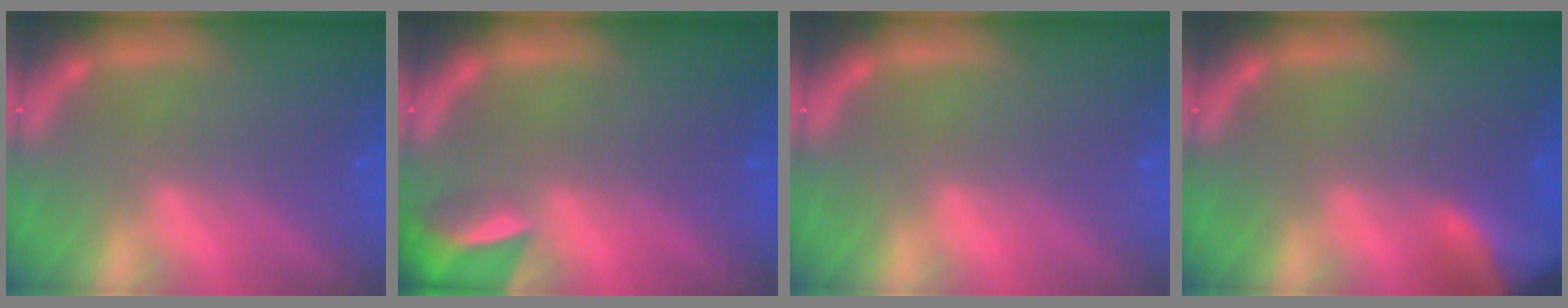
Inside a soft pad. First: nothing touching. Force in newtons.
{"total": 4.9}
{"total": 0.0}
{"total": 6.9}